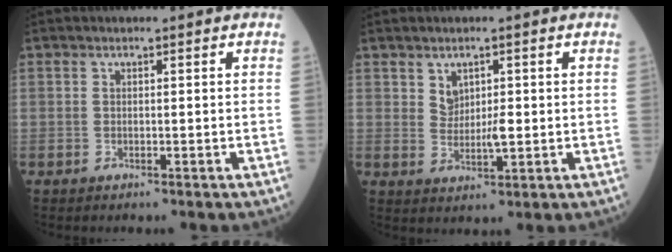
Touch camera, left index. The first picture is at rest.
{"total": 3.3, "force": [0.9, 1.9, 2.5], "torque": [-0.051, 0.004, 0.024]}